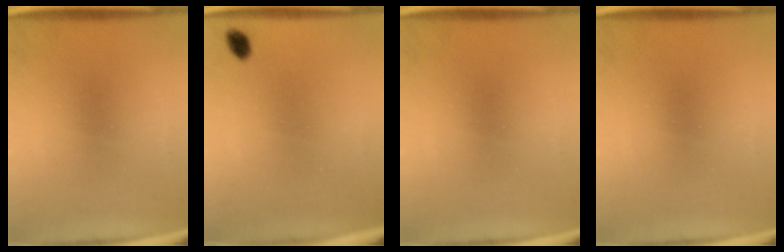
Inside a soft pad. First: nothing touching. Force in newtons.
{"total": 2.0}
{"total": 0.0}
{"total": 0.0}